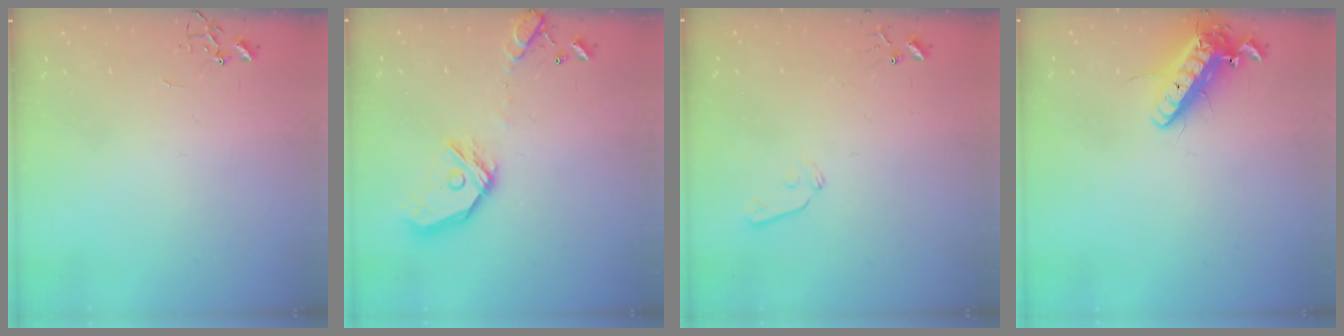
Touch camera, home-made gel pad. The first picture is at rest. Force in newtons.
{"total": 16.5, "press": 16.3, "slide": 2.4}
{"total": 5.9, "press": 5.8, "slide": 0.6}
{"total": 14.8, "press": 14.5, "slide": 2.9}